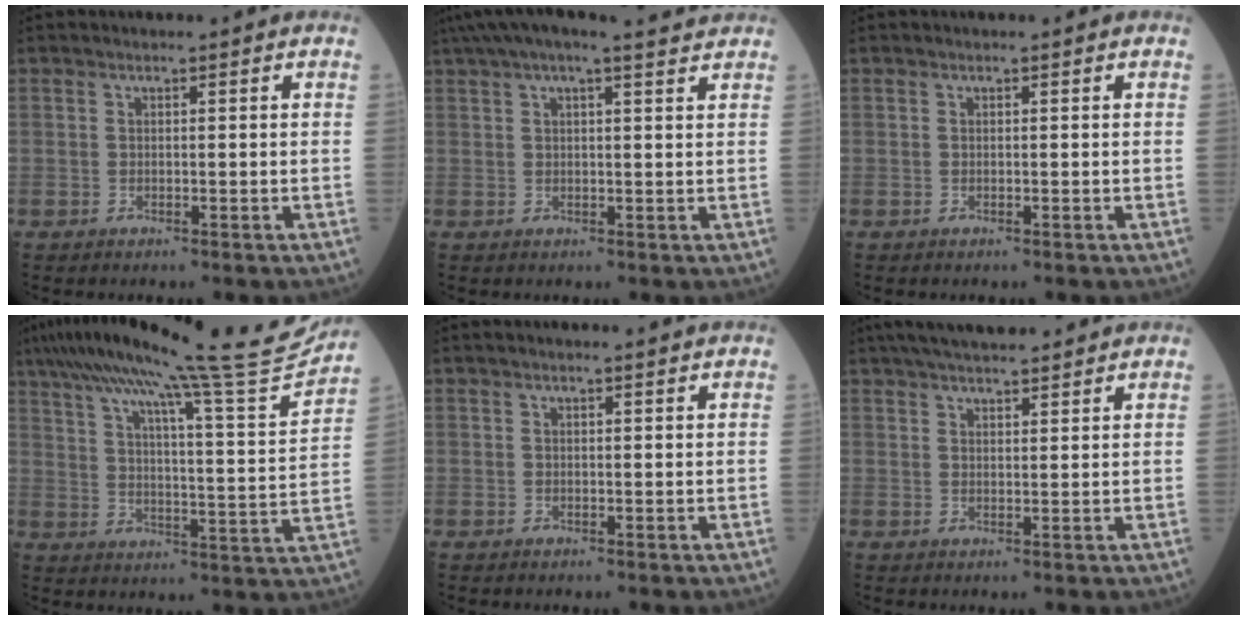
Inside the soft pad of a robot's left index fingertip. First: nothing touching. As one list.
[{"total": 10.1, "force": [8.5, 1.1, 5.3], "torque": [-0.096, 0.042, 0.114]}, {"total": 0.0}, {"total": 24.3, "force": [21.6, -1.7, 10.9], "torque": [-0.182, -0.048, 0.293]}, {"total": 1.4, "force": [1.2, -0.2, 0.6], "torque": [-0.010, 0.004, 0.018]}, {"total": 9.9, "force": [8.5, 1.6, 4.7], "torque": [-0.073, 0.032, 0.127]}]